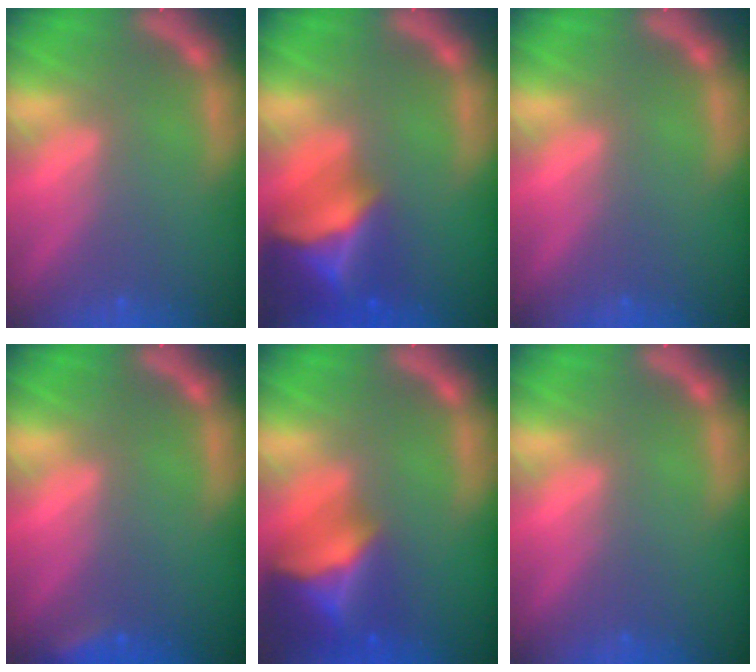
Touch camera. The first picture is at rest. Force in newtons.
{"total": 9.4}
{"total": 0.0}
{"total": 1.9}
{"total": 8.9}
{"total": 0.0}